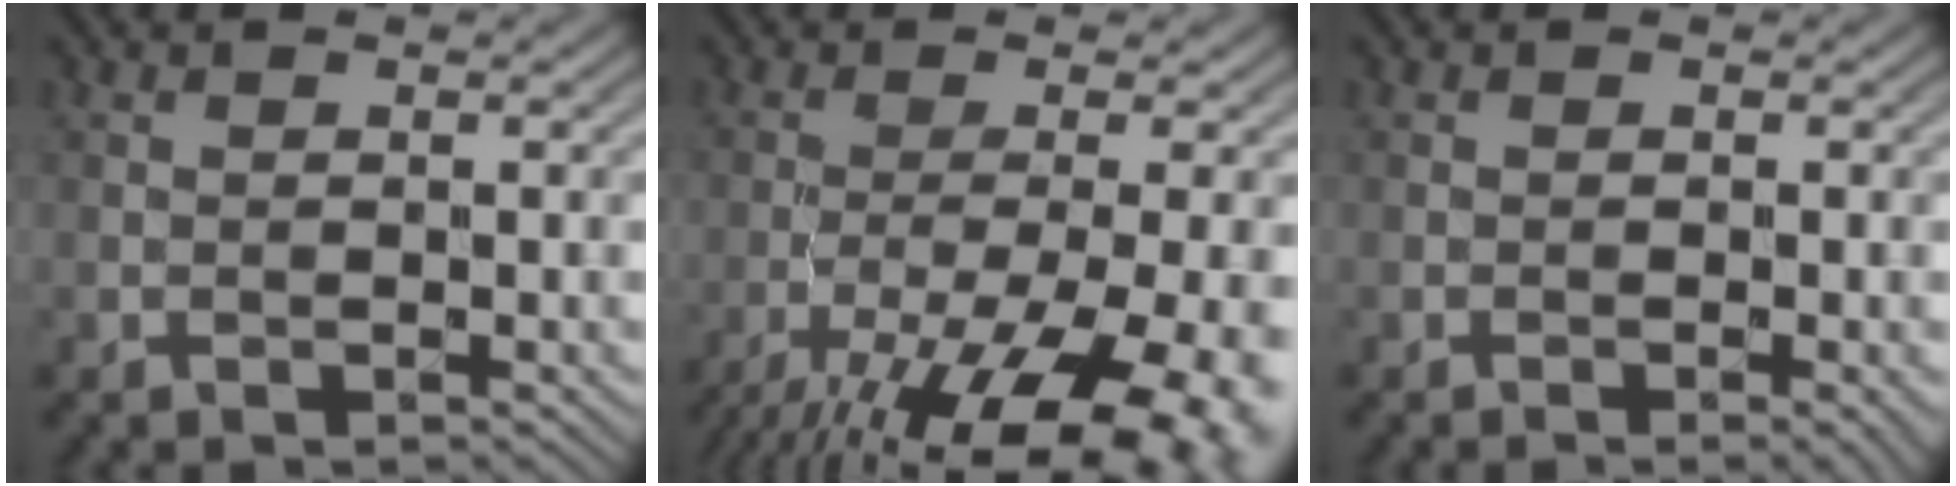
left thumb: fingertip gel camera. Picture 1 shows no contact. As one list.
[{"total": 15.9, "force": [-9.0, 4.1, 12.5], "torque": [-0.203, -0.032, -0.124]}, {"total": 1.2, "force": [-0.5, -0.1, 1.1], "torque": [-0.021, -0.004, -0.008]}]